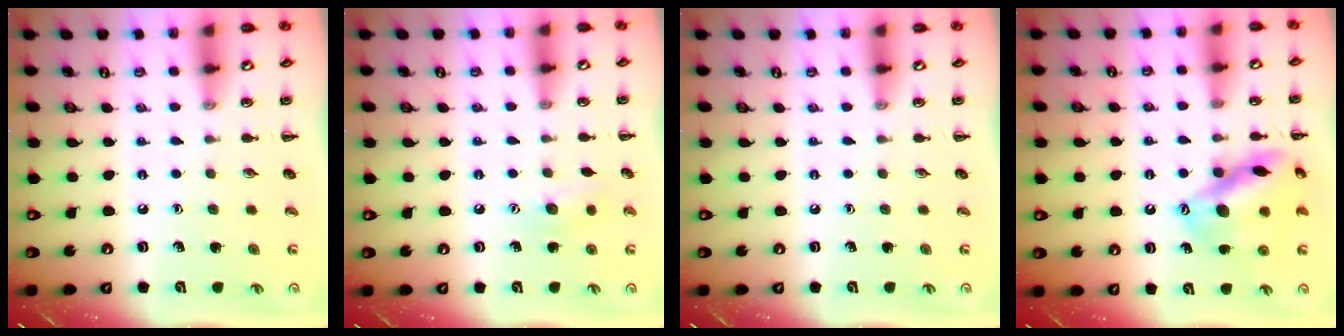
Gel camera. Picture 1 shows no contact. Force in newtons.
{"total": 7.7, "press": 7.6, "slide": 1.5}
{"total": 0.0}
{"total": 15.6, "press": 15.5, "slide": 1.6}